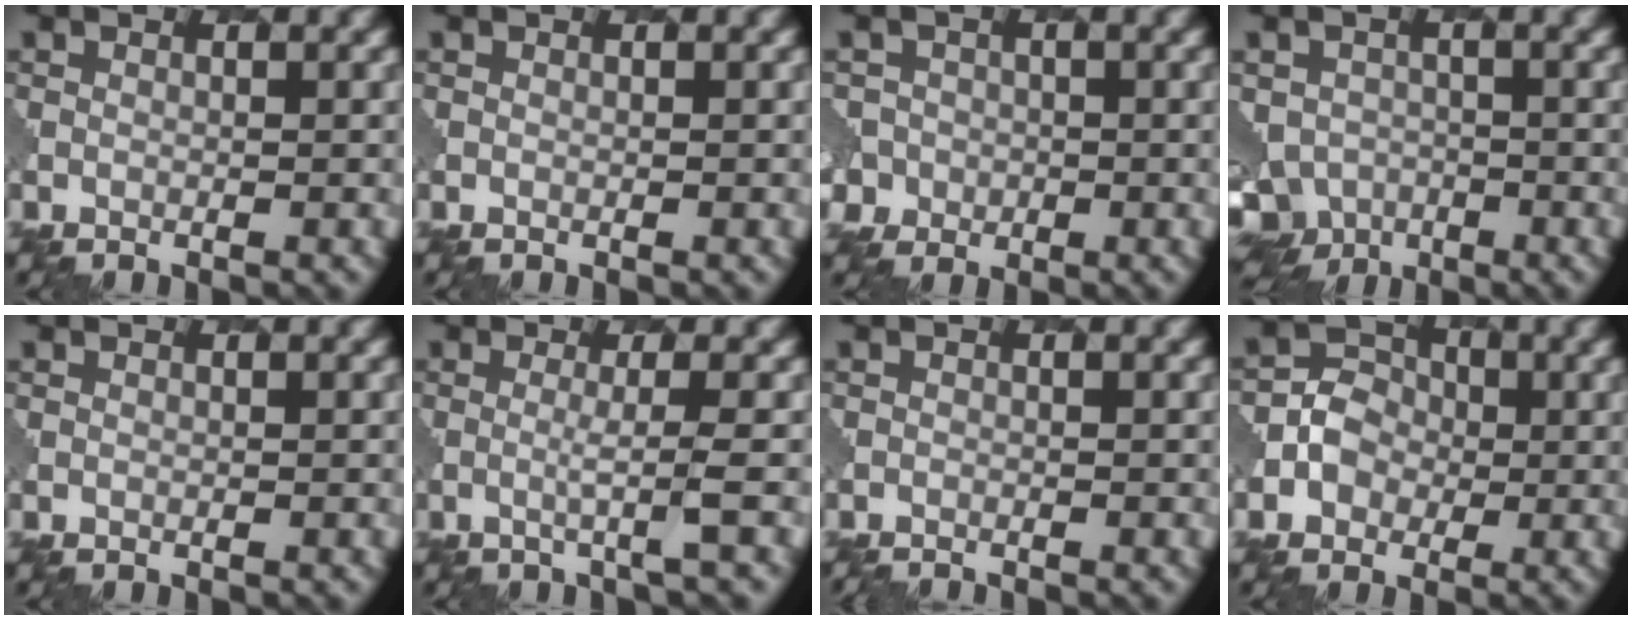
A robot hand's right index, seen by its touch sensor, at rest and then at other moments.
{"total": 0.0}
{"total": 4.1, "force": [-1.0, 3.9, 0.5], "torque": [0.000, 0.005, -0.030]}
{"total": 7.8, "force": [-4.3, 5.9, 2.7], "torque": [-0.053, -0.033, -0.046]}
{"total": 0.0}
{"total": 1.9, "force": [-0.2, 0.1, 1.9], "torque": [-0.029, -0.002, -0.014]}
{"total": 1.4, "force": [-1.4, 0.2, 0.2], "torque": [0.003, -0.001, -0.019]}
{"total": 2.9, "force": [-0.5, 2.8, 0.9], "torque": [-0.008, 0.005, -0.010]}